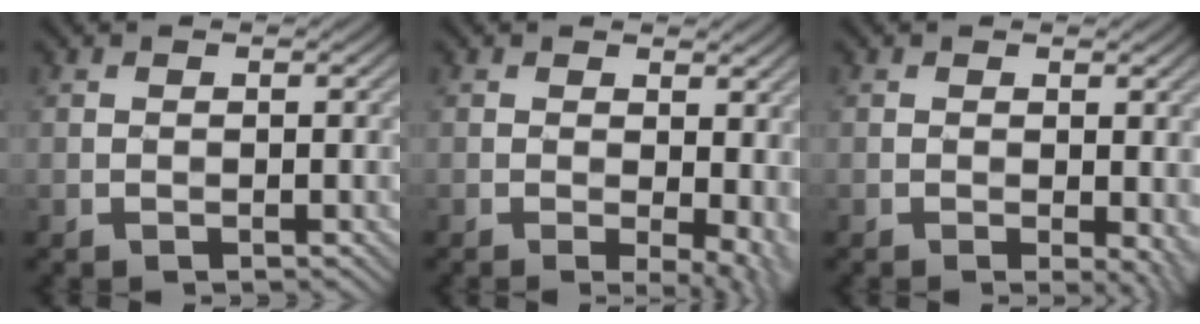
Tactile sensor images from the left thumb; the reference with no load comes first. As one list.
[{"total": 5.5, "force": [-0.1, 2.3, 5.0], "torque": [-0.062, -0.004, 0.001]}, {"total": 2.6, "force": [-0.3, 1.0, 2.4], "torque": [-0.031, -0.003, -0.004]}]